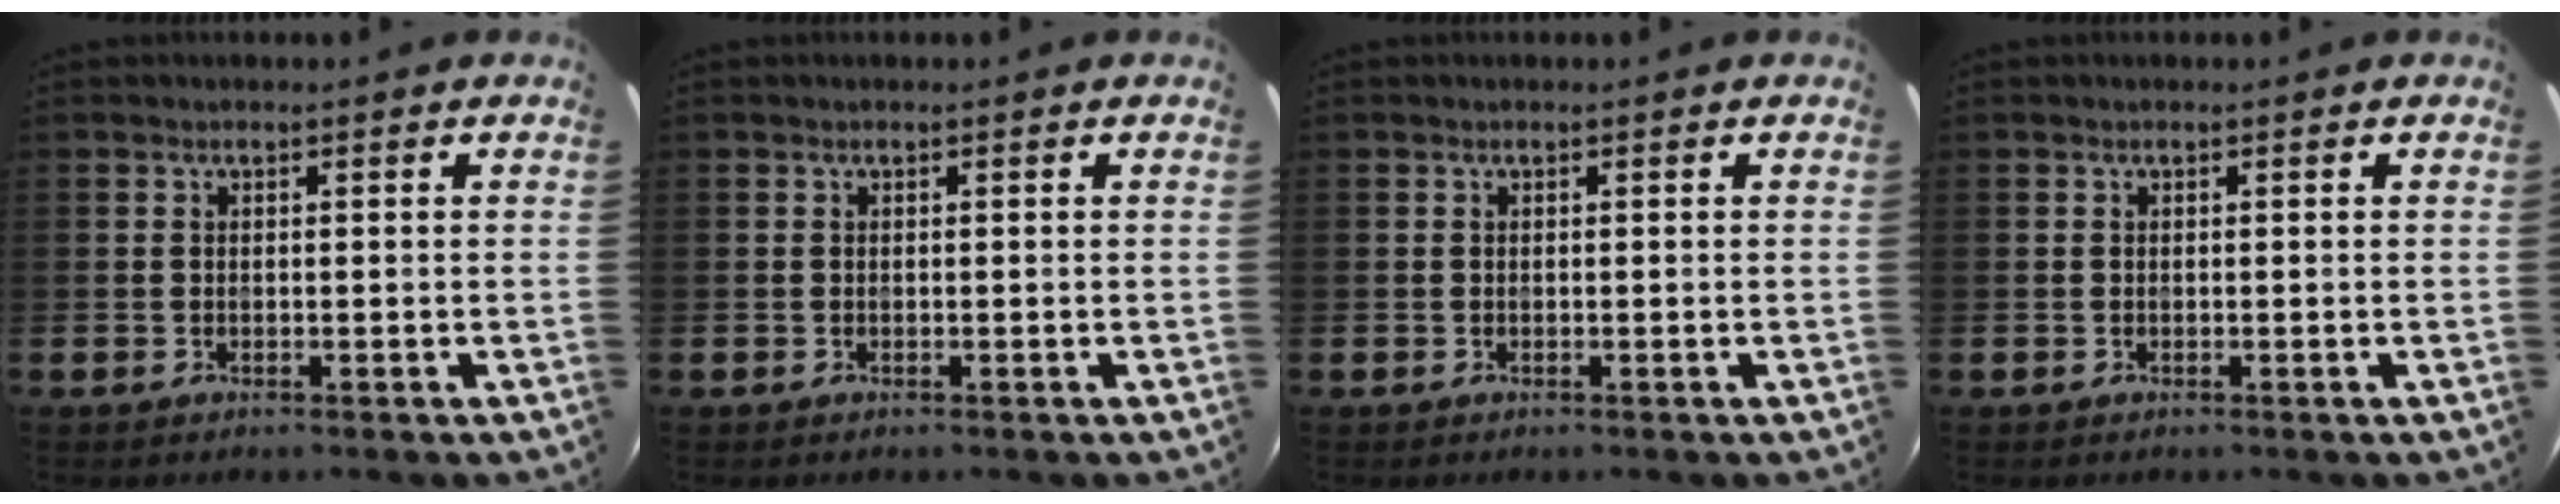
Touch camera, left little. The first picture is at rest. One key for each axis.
{"total": 0.0}
{"total": 0.0}
{"total": 0.0}